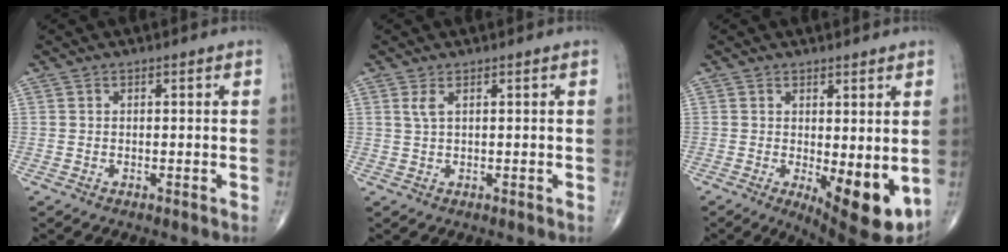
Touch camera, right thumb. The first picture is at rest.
{"total": 1.6, "force": [0.7, 0.4, 1.4], "torque": [-0.036, 0.003, 0.020]}
{"total": 10.1, "force": [-1.4, 3.6, 9.3], "torque": [-0.120, -0.026, -0.007]}